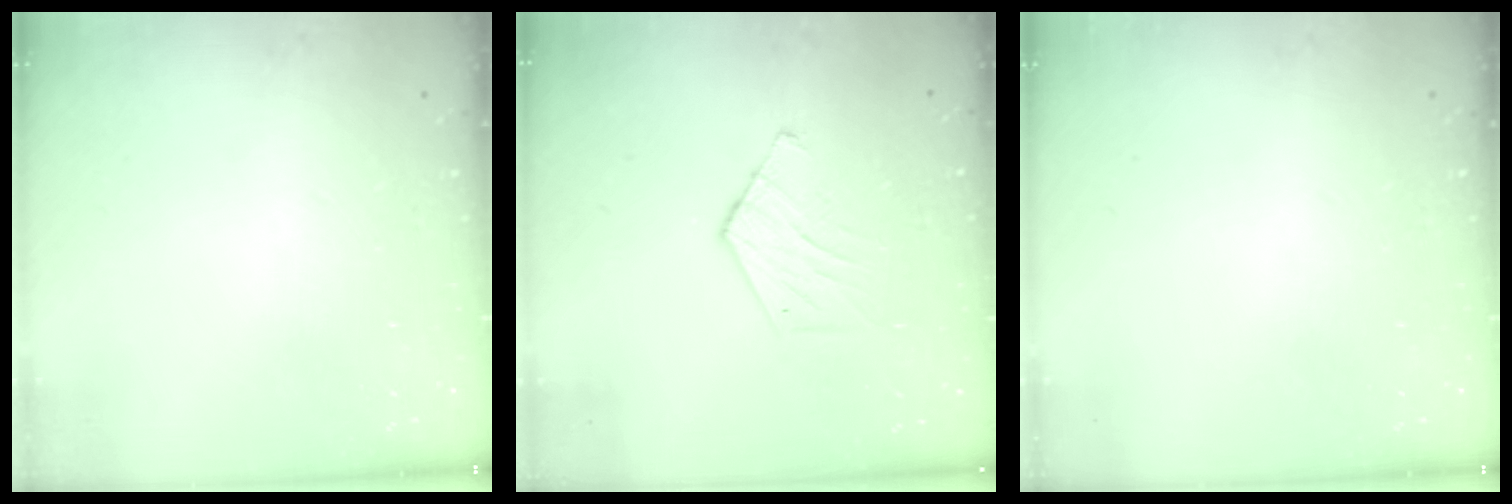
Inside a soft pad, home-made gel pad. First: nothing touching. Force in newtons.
{"total": 6.8, "press": 6.7, "slide": 0.4}
{"total": 0.0}